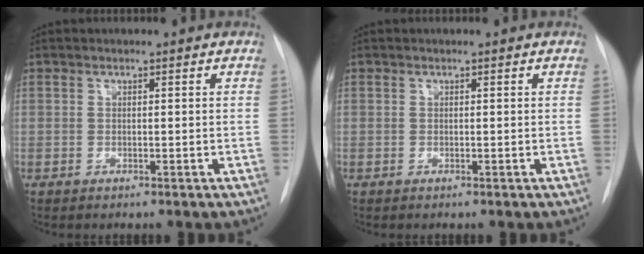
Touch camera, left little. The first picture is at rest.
{"total": 0.0}